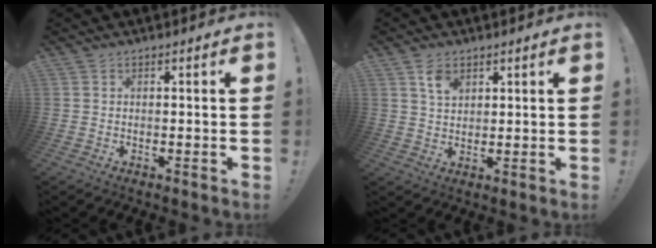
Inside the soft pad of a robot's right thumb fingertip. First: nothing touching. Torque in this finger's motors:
{"motor_torque": [0.39, 0.11, 0.35, -0.04, 0.02]}